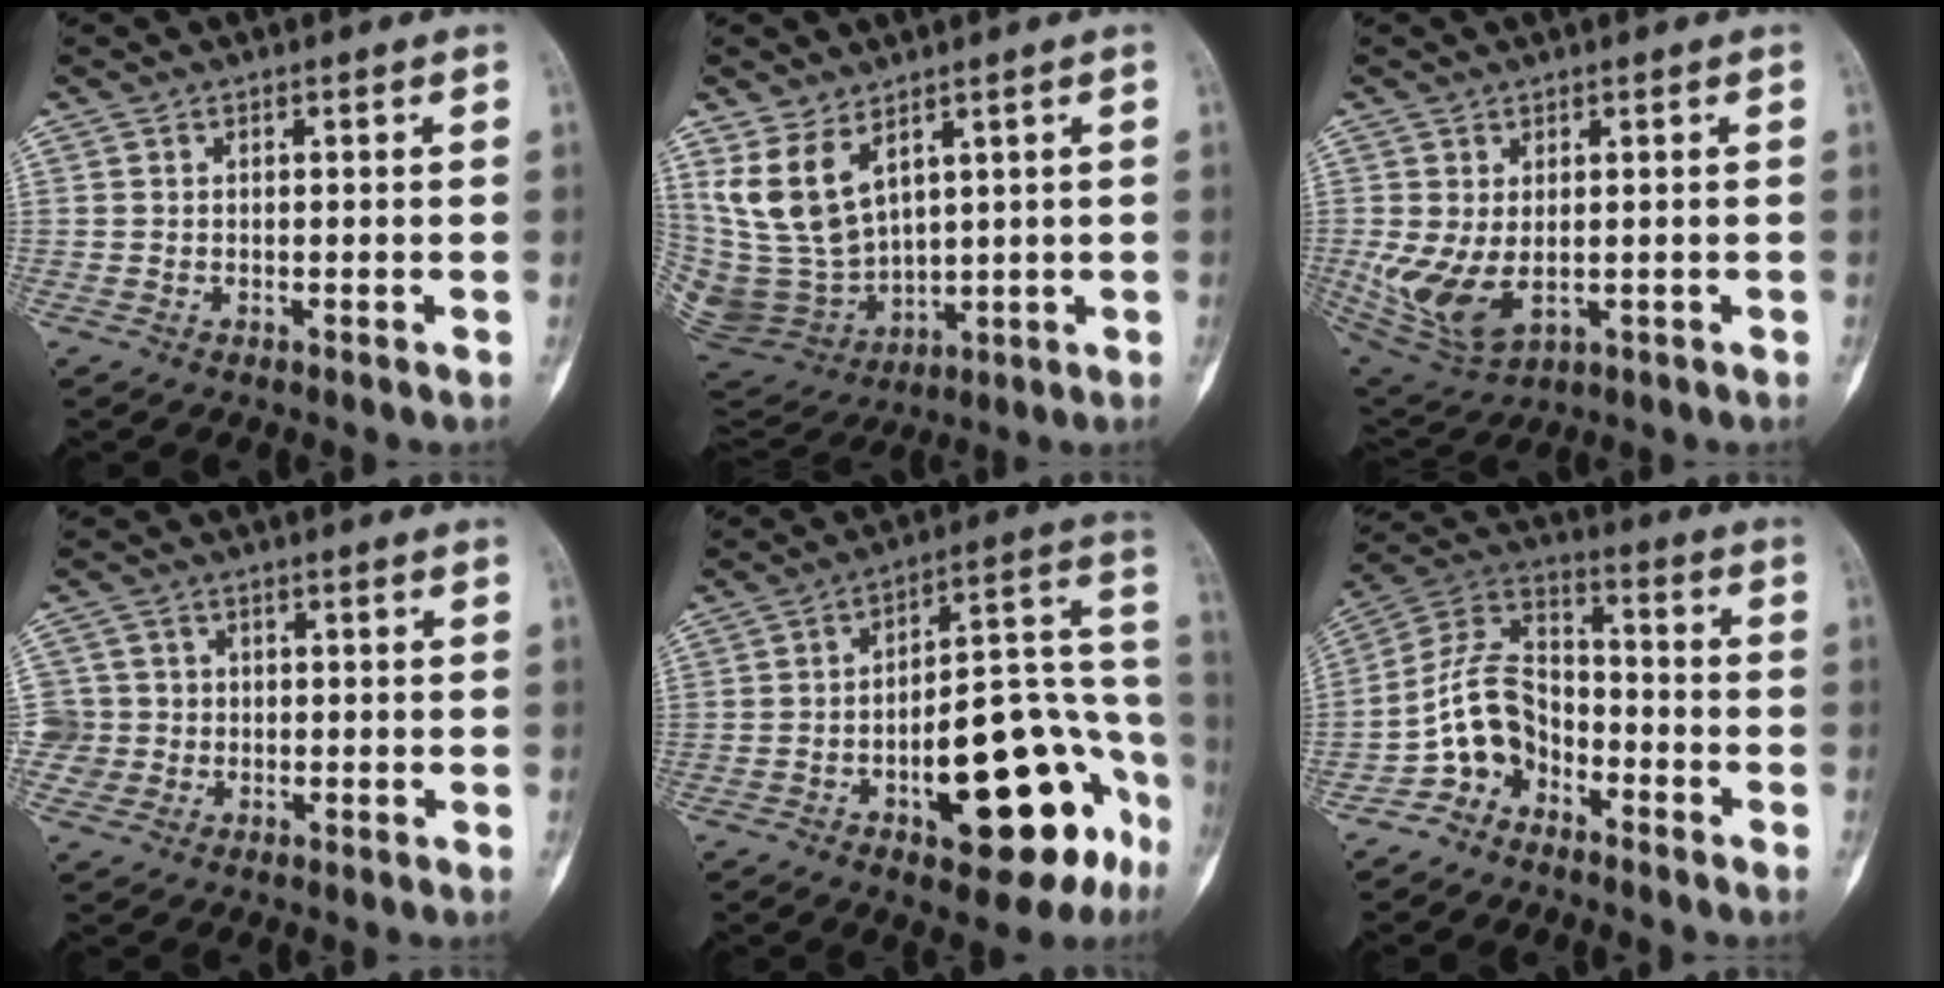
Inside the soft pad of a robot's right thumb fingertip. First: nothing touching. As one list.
[{"total": 13.7, "force": [6.2, 8.6, 8.6], "torque": [-0.146, -0.033, 0.156]}, {"total": 9.7, "force": [-0.6, 5.8, 7.7], "torque": [-0.159, -0.010, 0.011]}, {"total": 4.6, "force": [-0.5, 4.5, -0.2], "torque": [0.031, 0.014, -0.014]}, {"total": 24.1, "force": [-9.8, 9.5, 19.9], "torque": [-0.210, 0.075, -0.123]}, {"total": 10.9, "force": [-5.8, 7.6, 5.3], "torque": [-0.087, 0.071, -0.127]}]